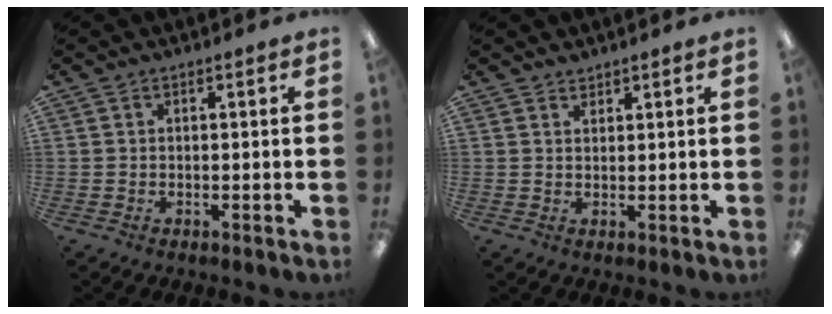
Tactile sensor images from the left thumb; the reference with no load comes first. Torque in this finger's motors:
{"motor_torque": [0.06, 0.03, -0.07, 0.16, 0.00]}